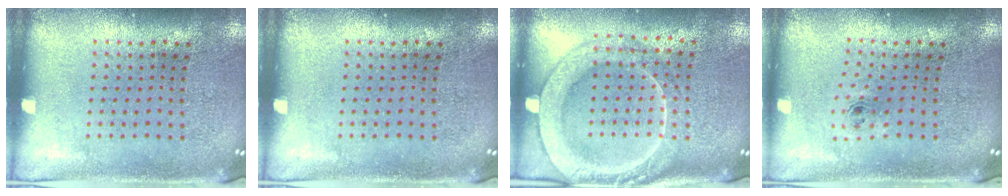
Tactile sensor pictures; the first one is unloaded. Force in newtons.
{"total": 0.0}
{"total": 2.3, "press": 2.1, "slide": 0.8}
{"total": 0.8, "press": 0.3, "slide": 0.7}